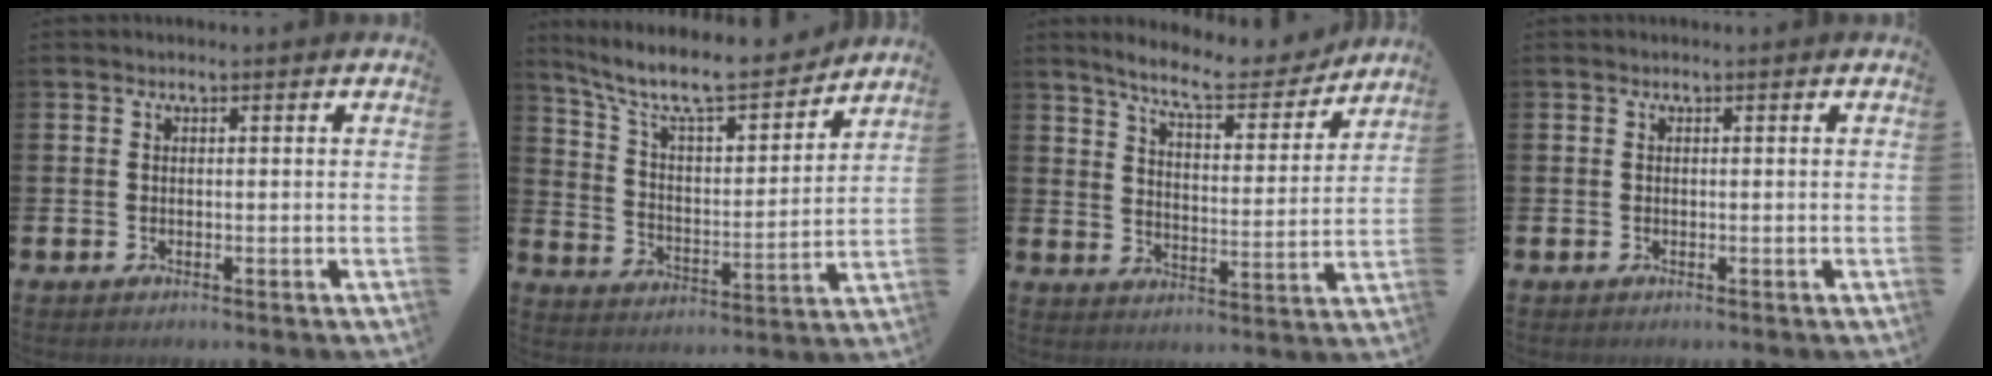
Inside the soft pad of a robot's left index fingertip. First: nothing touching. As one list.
[{"total": 10.0, "force": [8.8, 2.2, 4.2], "torque": [-0.112, -0.061, 0.146]}, {"total": 8.8, "force": [8.1, 1.4, 3.3], "torque": [-0.078, -0.051, 0.139]}, {"total": 0.0}]